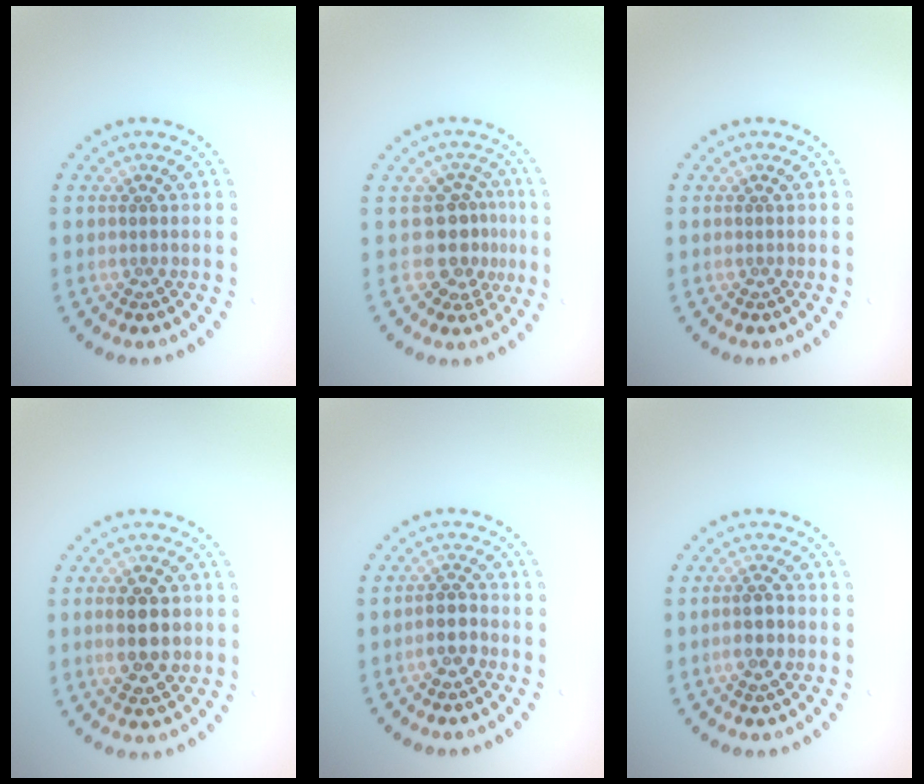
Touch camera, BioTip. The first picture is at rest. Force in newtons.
{"total": 3.3, "press": 2.5, "slide": 2.1}
{"total": 0.0}
{"total": 4.6, "press": 4.6, "slide": 0.2}
{"total": 2.1, "press": 1.9, "slide": 0.9}
{"total": 2.4, "press": 2.3, "slide": 0.9}